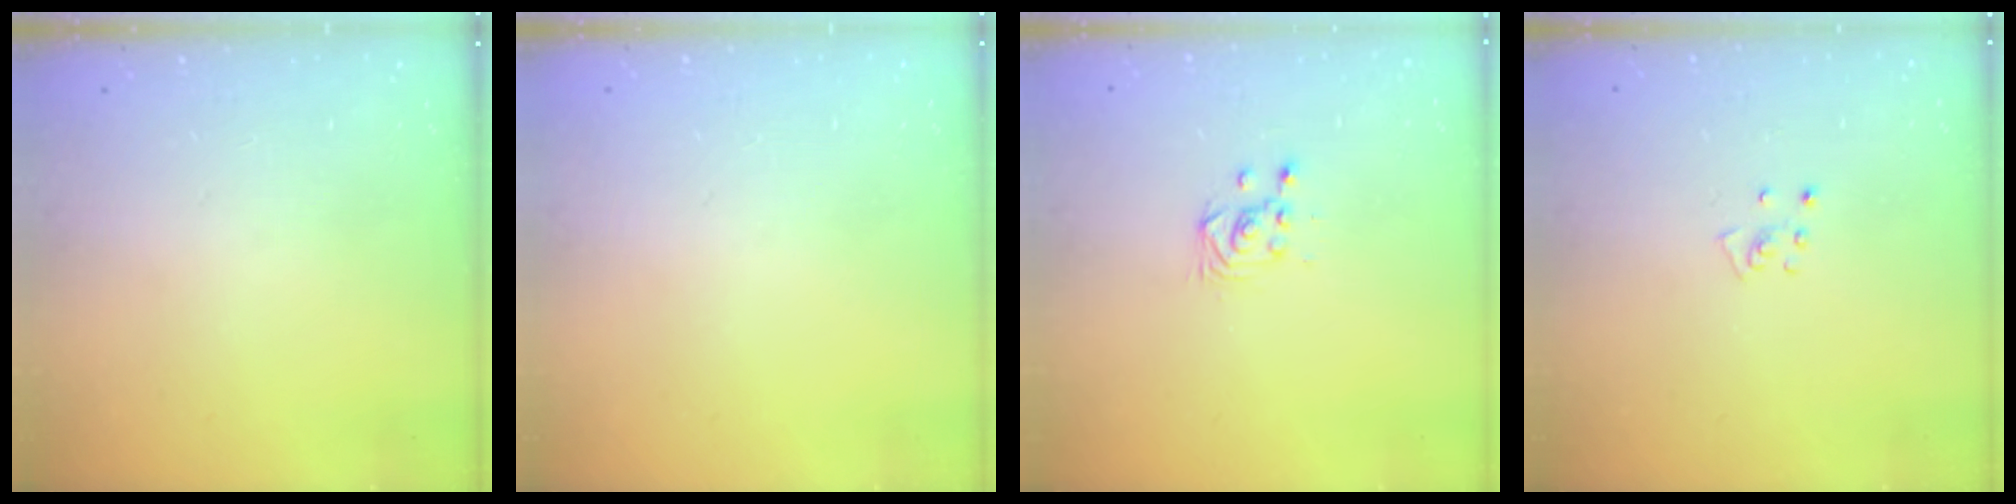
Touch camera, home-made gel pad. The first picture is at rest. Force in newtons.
{"total": 0.0}
{"total": 3.6, "press": 3.6, "slide": 0.3}
{"total": 3.9, "press": 3.9, "slide": 0.3}